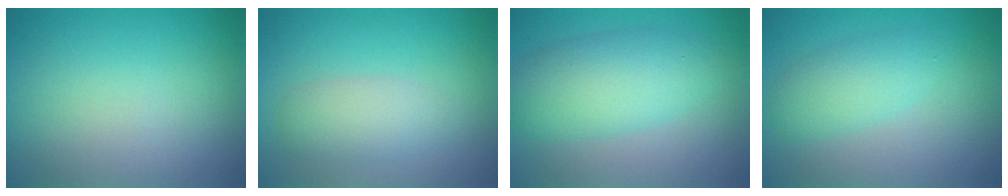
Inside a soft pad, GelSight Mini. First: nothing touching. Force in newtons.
{"total": 2.8, "press": 2.8, "slide": 0.2}
{"total": 5.4, "press": 5.4, "slide": 0.1}
{"total": 2.8, "press": 2.8, "slide": 0.1}